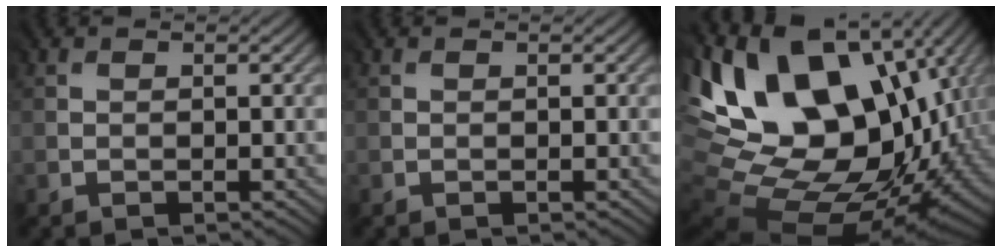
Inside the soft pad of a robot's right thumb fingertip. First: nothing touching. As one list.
[{"total": 0.0}, {"total": 19.9, "force": [4.7, 12.7, 14.6], "torque": [-0.280, -0.020, 0.129]}]